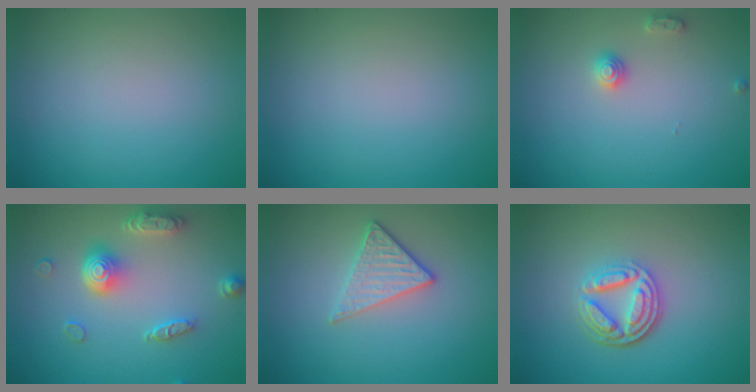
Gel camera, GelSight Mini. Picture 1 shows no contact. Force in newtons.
{"total": 0.0}
{"total": 1.4, "press": 1.4, "slide": 0.1}
{"total": 4.7, "press": 3.7, "slide": 2.9}
{"total": 2.9, "press": 2.6, "slide": 1.3}
{"total": 4.6, "press": 3.4, "slide": 3.1}